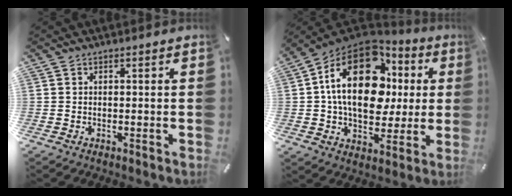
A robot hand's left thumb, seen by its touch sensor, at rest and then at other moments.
{"total": 23.3, "force": [5.0, 15.5, 16.6], "torque": [-0.288, -0.011, 0.083]}